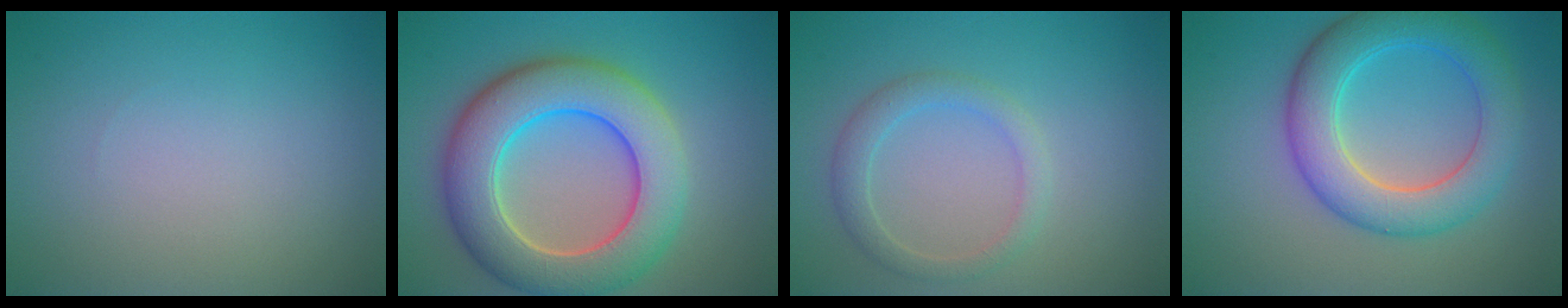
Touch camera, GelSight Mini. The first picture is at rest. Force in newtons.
{"total": 9.6, "press": 9.6, "slide": 0.4}
{"total": 2.3, "press": 2.3, "slide": 0.0}
{"total": 6.7, "press": 6.7, "slide": 0.3}